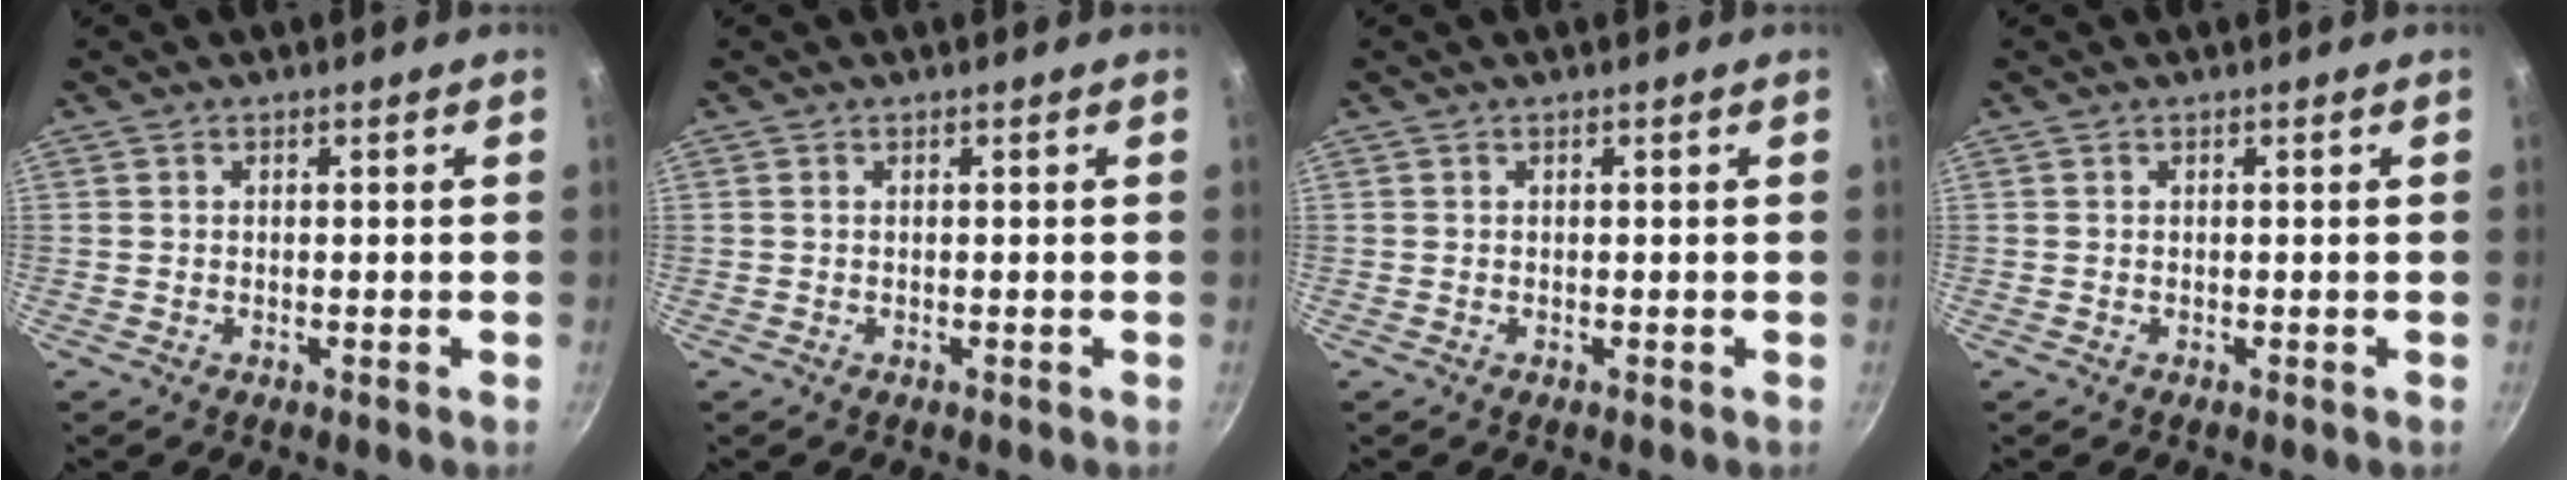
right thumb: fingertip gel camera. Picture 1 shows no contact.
{"total": 0.0}
{"total": 0.0}
{"total": 0.0}